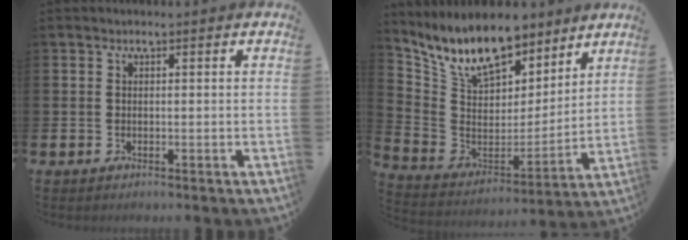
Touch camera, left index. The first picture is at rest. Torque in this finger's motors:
{"motor_torque": [1.80, -0.34, 1.05, 0.21]}